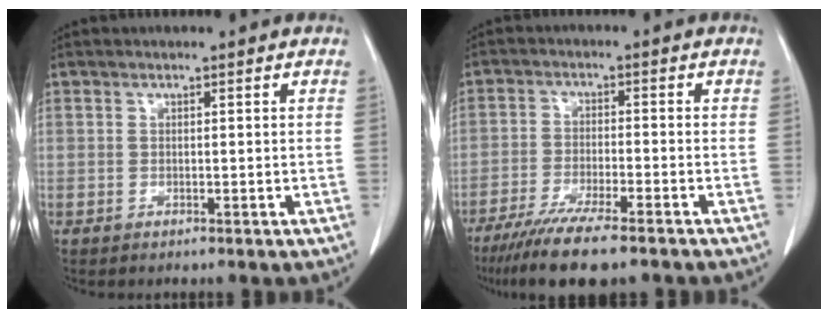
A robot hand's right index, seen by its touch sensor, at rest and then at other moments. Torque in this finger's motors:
{"motor_torque": [0.74, -0.69, 0.39, 0.18]}